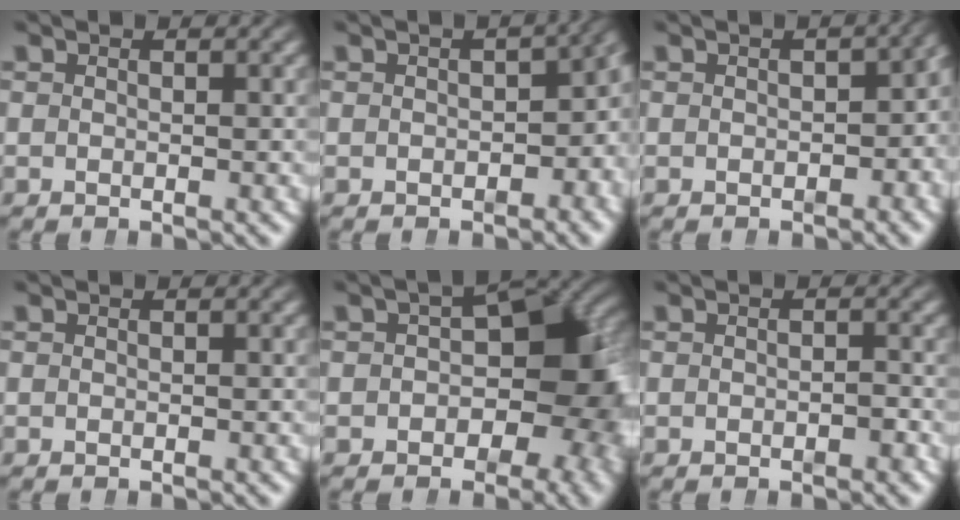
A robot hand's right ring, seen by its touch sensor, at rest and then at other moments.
{"total": 2.8, "force": [-0.5, 1.5, 2.3], "torque": [-0.014, 0.002, -0.005]}
{"total": 1.7, "force": [-0.7, 1.0, 1.2], "torque": [-0.011, 0.000, -0.007]}
{"total": 0.0}
{"total": 9.9, "force": [-0.6, 6.2, 7.8], "torque": [-0.077, -0.011, -0.002]}
{"total": 0.7, "force": [-0.6, 0.1, 0.4], "torque": [-0.007, 0.002, -0.012]}